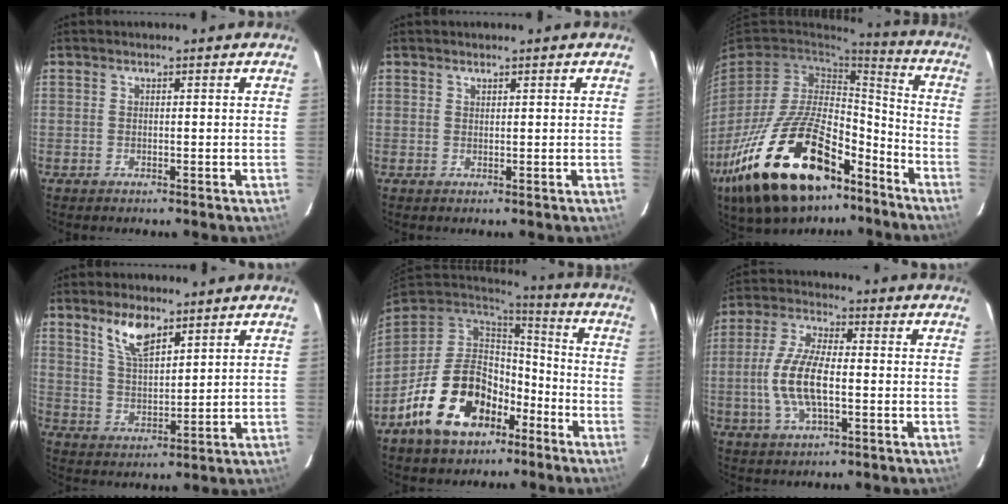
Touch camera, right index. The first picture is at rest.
{"total": 0.6, "force": [0.5, 0.2, 0.0], "torque": [0.000, 0.001, 0.011]}
{"total": 29.2, "force": [-17.1, 14.1, 19.0], "torque": [-0.370, -0.006, -0.267]}
{"total": 7.6, "force": [5.1, 3.0, 4.9], "torque": [-0.089, 0.004, 0.103]}
{"total": 18.4, "force": [-9.3, 11.4, 11.1], "torque": [-0.235, 0.008, -0.141]}
{"total": 10.7, "force": [-1.7, 4.2, 9.7], "torque": [-0.203, 0.003, -0.033]}